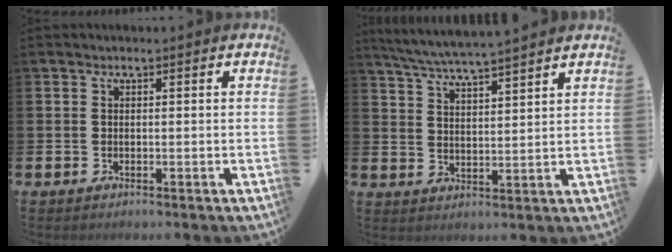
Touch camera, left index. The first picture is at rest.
{"total": 5.9, "force": [5.7, -0.3, 1.4], "torque": [-0.048, -0.032, 0.101]}